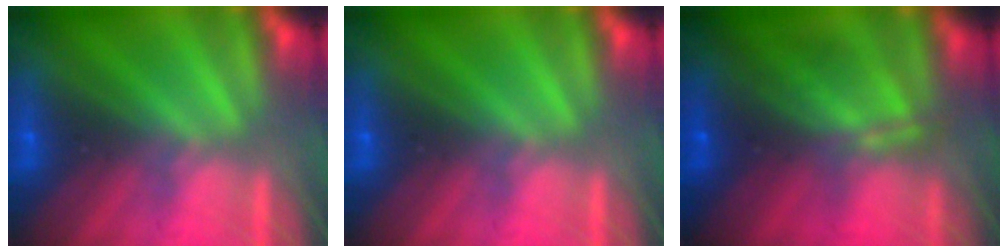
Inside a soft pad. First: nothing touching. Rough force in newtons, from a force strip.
{"total": 0.0}
{"total": 7.4}